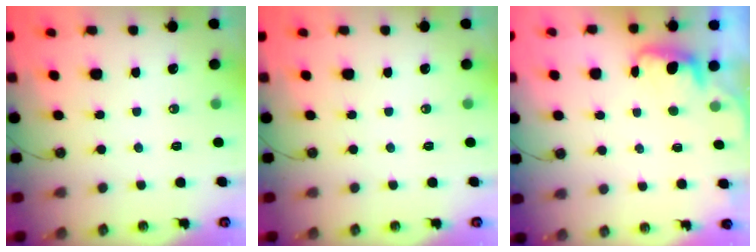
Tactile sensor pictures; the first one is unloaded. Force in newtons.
{"total": 0.0}
{"total": 1.9, "press": 1.7, "slide": 0.9}